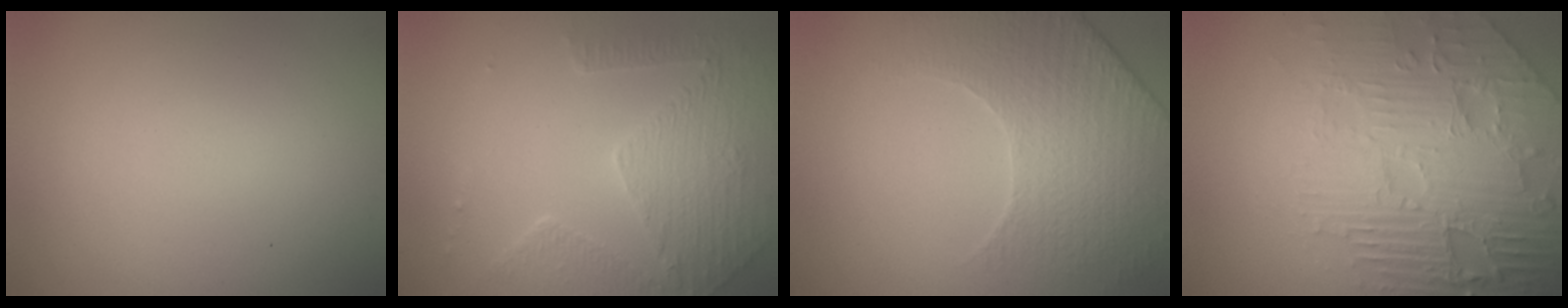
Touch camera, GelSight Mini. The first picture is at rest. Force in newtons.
{"total": 5.0, "press": 3.7, "slide": 3.4}
{"total": 4.3, "press": 4.2, "slide": 0.9}
{"total": 8.8, "press": 6.3, "slide": 6.2}